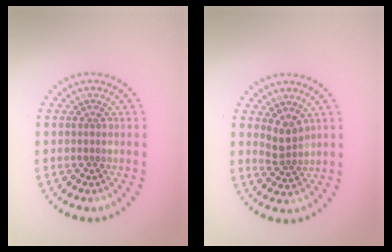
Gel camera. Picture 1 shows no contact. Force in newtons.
{"total": 2.1, "press": 1.7, "slide": 1.2}